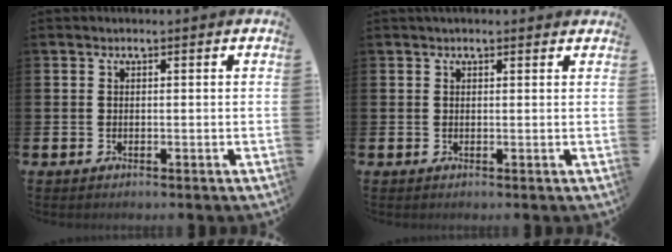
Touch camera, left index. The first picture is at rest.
{"total": 0.8, "force": [0.8, 0.3, 0.3], "torque": [0.006, 0.001, 0.011]}